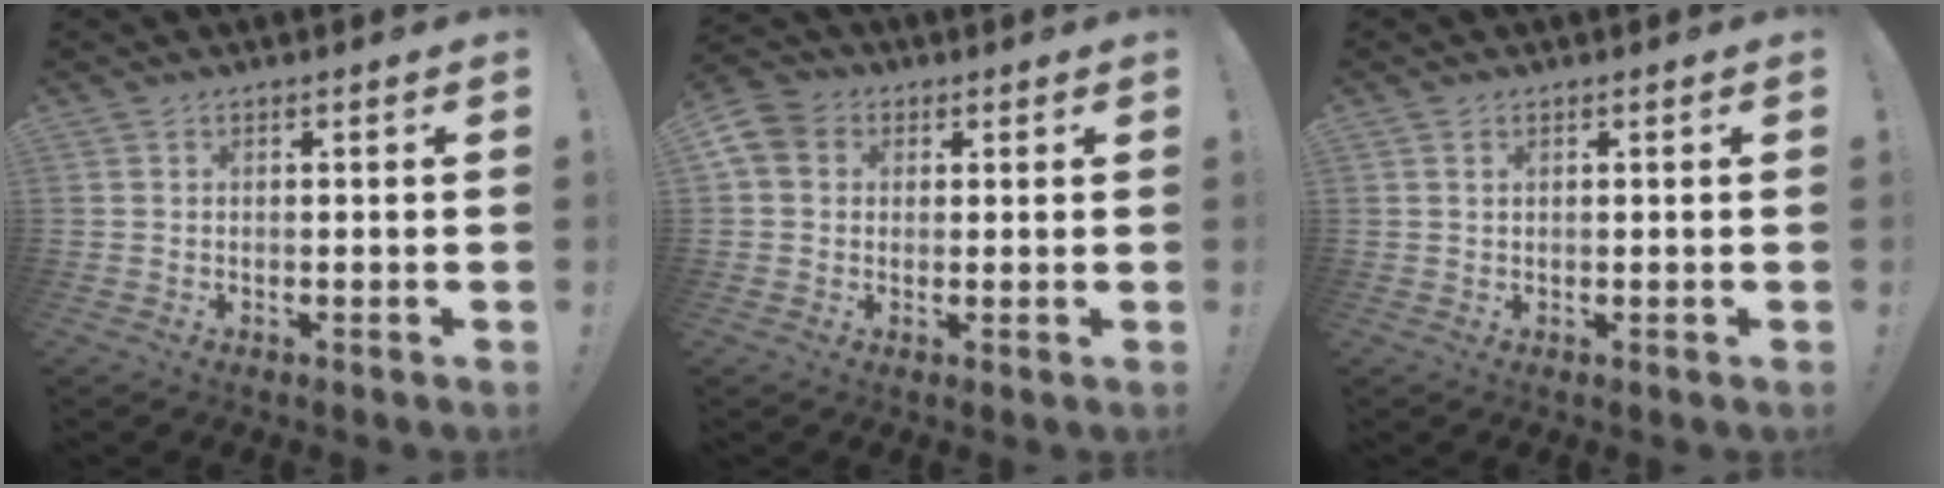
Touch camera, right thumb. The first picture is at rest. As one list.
[{"total": 6.3, "force": [1.3, 5.4, 3.1], "torque": [-0.065, 0.008, 0.027]}, {"total": 0.8, "force": [0.5, 0.4, 0.5], "torque": [-0.005, -0.001, 0.009]}]